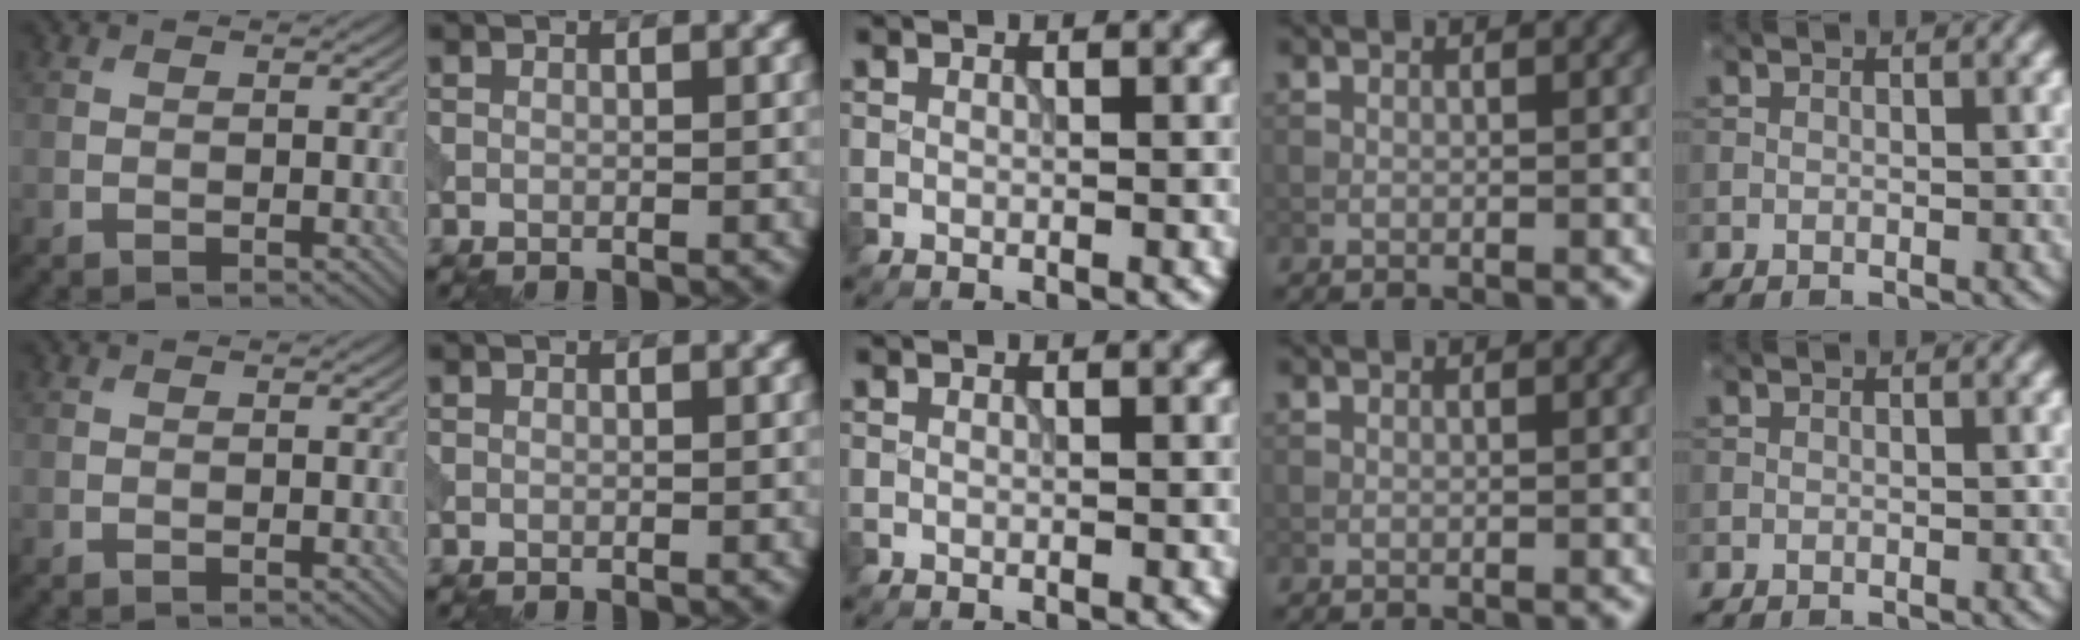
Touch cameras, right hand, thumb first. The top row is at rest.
{}